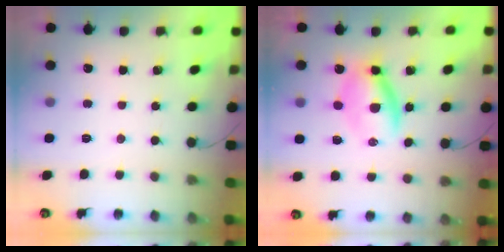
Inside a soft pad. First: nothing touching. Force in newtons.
{"total": 7.5, "press": 7.4, "slide": 1.2}